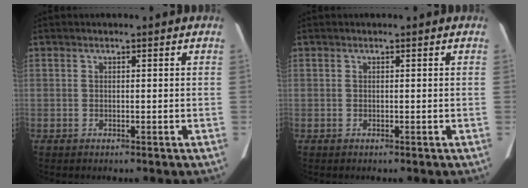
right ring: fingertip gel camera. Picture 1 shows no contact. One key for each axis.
{"total": 0.0}